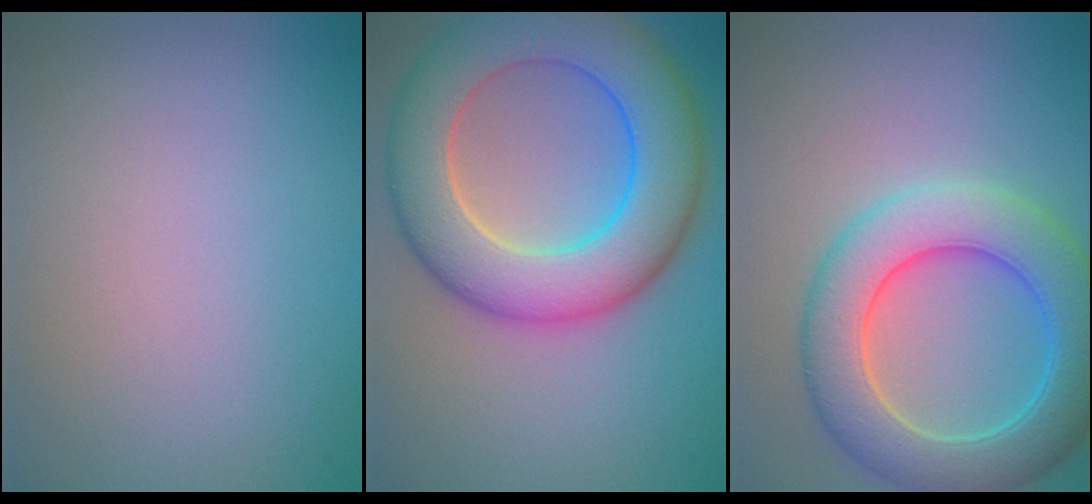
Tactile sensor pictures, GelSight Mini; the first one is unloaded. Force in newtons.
{"total": 10.4, "press": 10.4, "slide": 0.7}
{"total": 7.6, "press": 7.6, "slide": 0.3}